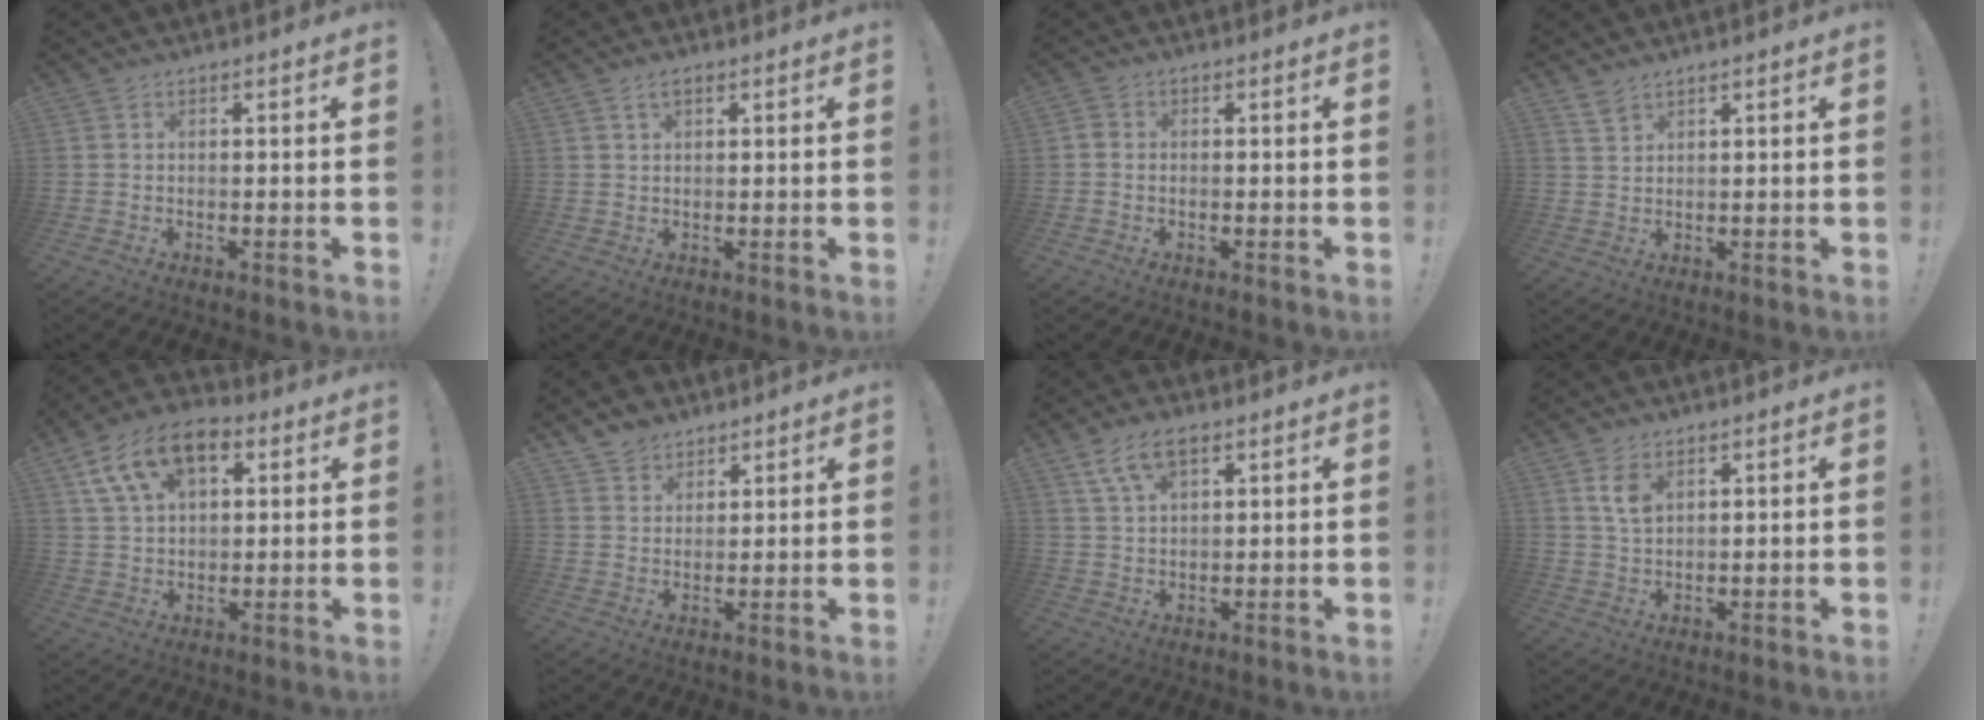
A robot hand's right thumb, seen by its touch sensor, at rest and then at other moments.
{"total": 2.5, "force": [1.4, 1.4, 1.6], "torque": [-0.031, 0.003, 0.025]}
{"total": 1.2, "force": [-0.6, 0.9, 0.5], "torque": [-0.013, 0.008, -0.009]}
{"total": 3.4, "force": [2.7, 1.8, 1.0], "torque": [-0.006, -0.020, 0.050]}
{"total": 14.8, "force": [6.6, 9.2, 9.4], "torque": [-0.164, -0.015, 0.128]}
{"total": 5.8, "force": [4.6, 3.5, 0.4], "torque": [-0.012, -0.031, 0.090]}
{"total": 8.0, "force": [4.2, 4.0, 5.5], "torque": [-0.102, -0.001, 0.081]}
{"total": 5.7, "force": [2.7, 3.5, 3.6], "torque": [-0.057, -0.010, 0.049]}